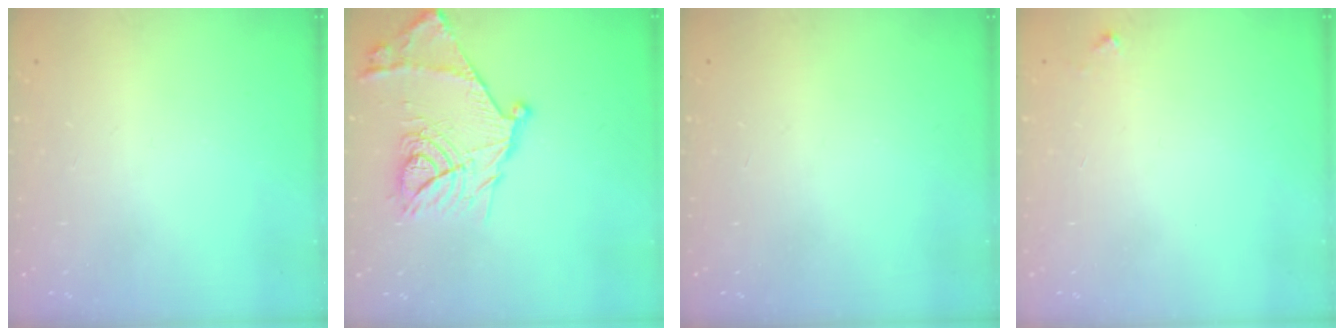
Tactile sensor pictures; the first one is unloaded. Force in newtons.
{"total": 19.7, "press": 19.7, "slide": 1.1}
{"total": 0.0}
{"total": 3.1, "press": 3.1, "slide": 0.1}